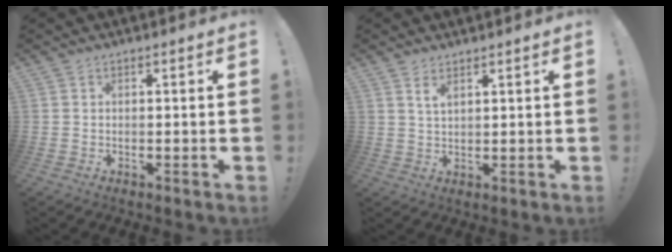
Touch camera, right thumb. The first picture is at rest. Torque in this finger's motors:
{"motor_torque": [-0.14, 0.16, -0.20, 0.24, 0.08]}